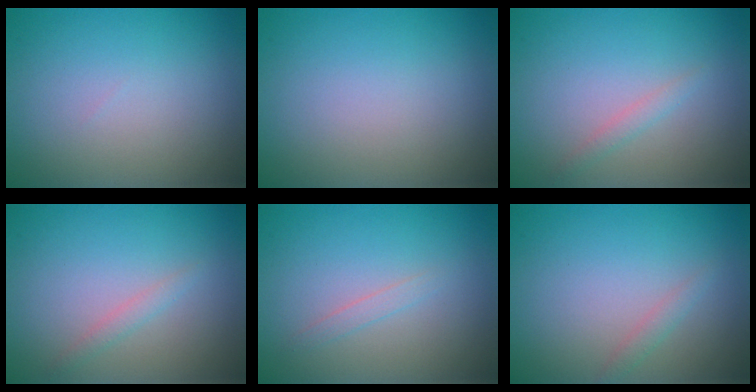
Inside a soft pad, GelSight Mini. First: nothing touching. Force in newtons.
{"total": 0.0}
{"total": 1.0, "press": 1.0, "slide": 0.0}
{"total": 1.0, "press": 1.0, "slide": 0.0}
{"total": 0.8, "press": 0.8, "slide": 0.1}
{"total": 0.9, "press": 0.9, "slide": 0.0}